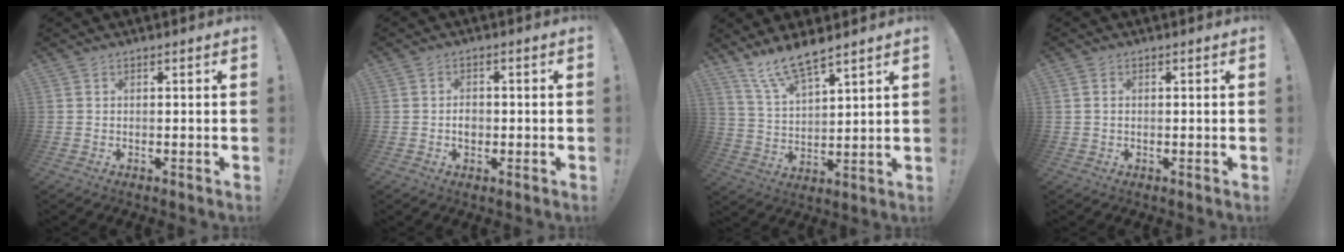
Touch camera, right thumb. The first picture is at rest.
{"total": 3.1, "force": [-1.1, 2.3, 1.6], "torque": [-0.020, 0.004, -0.022]}
{"total": 10.2, "force": [8.8, 2.2, 4.7], "torque": [-0.099, -0.052, 0.164]}
{"total": 1.0, "force": [0.2, 0.8, 0.6], "torque": [-0.014, 0.004, 0.004]}